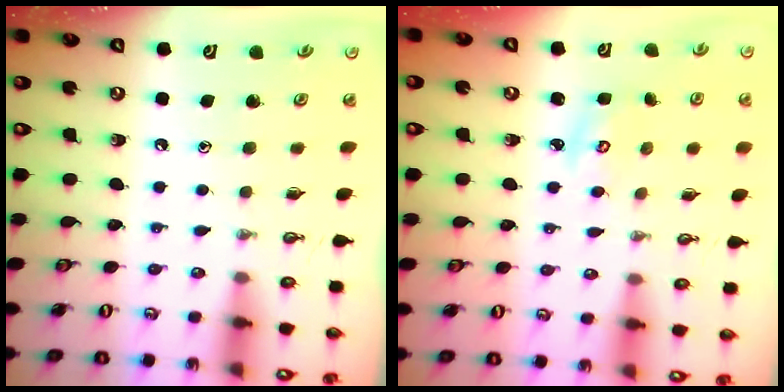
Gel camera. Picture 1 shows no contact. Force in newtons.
{"total": 3.5, "press": 3.5, "slide": 0.4}